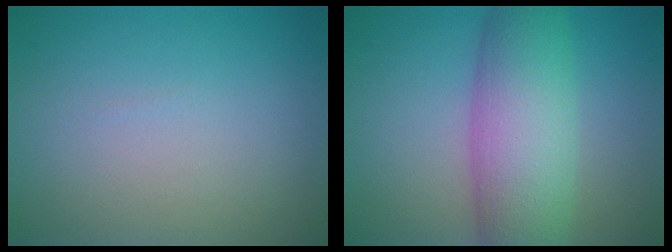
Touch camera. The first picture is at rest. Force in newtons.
{"total": 8.5, "press": 8.5, "slide": 0.1}